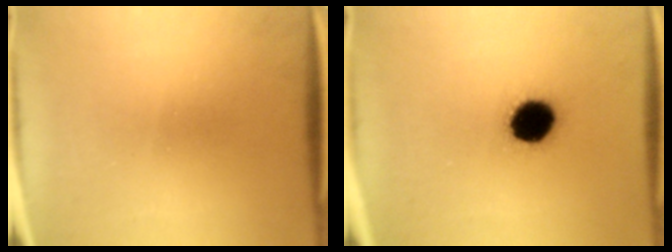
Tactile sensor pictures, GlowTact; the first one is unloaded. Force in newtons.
{"total": 11.6}